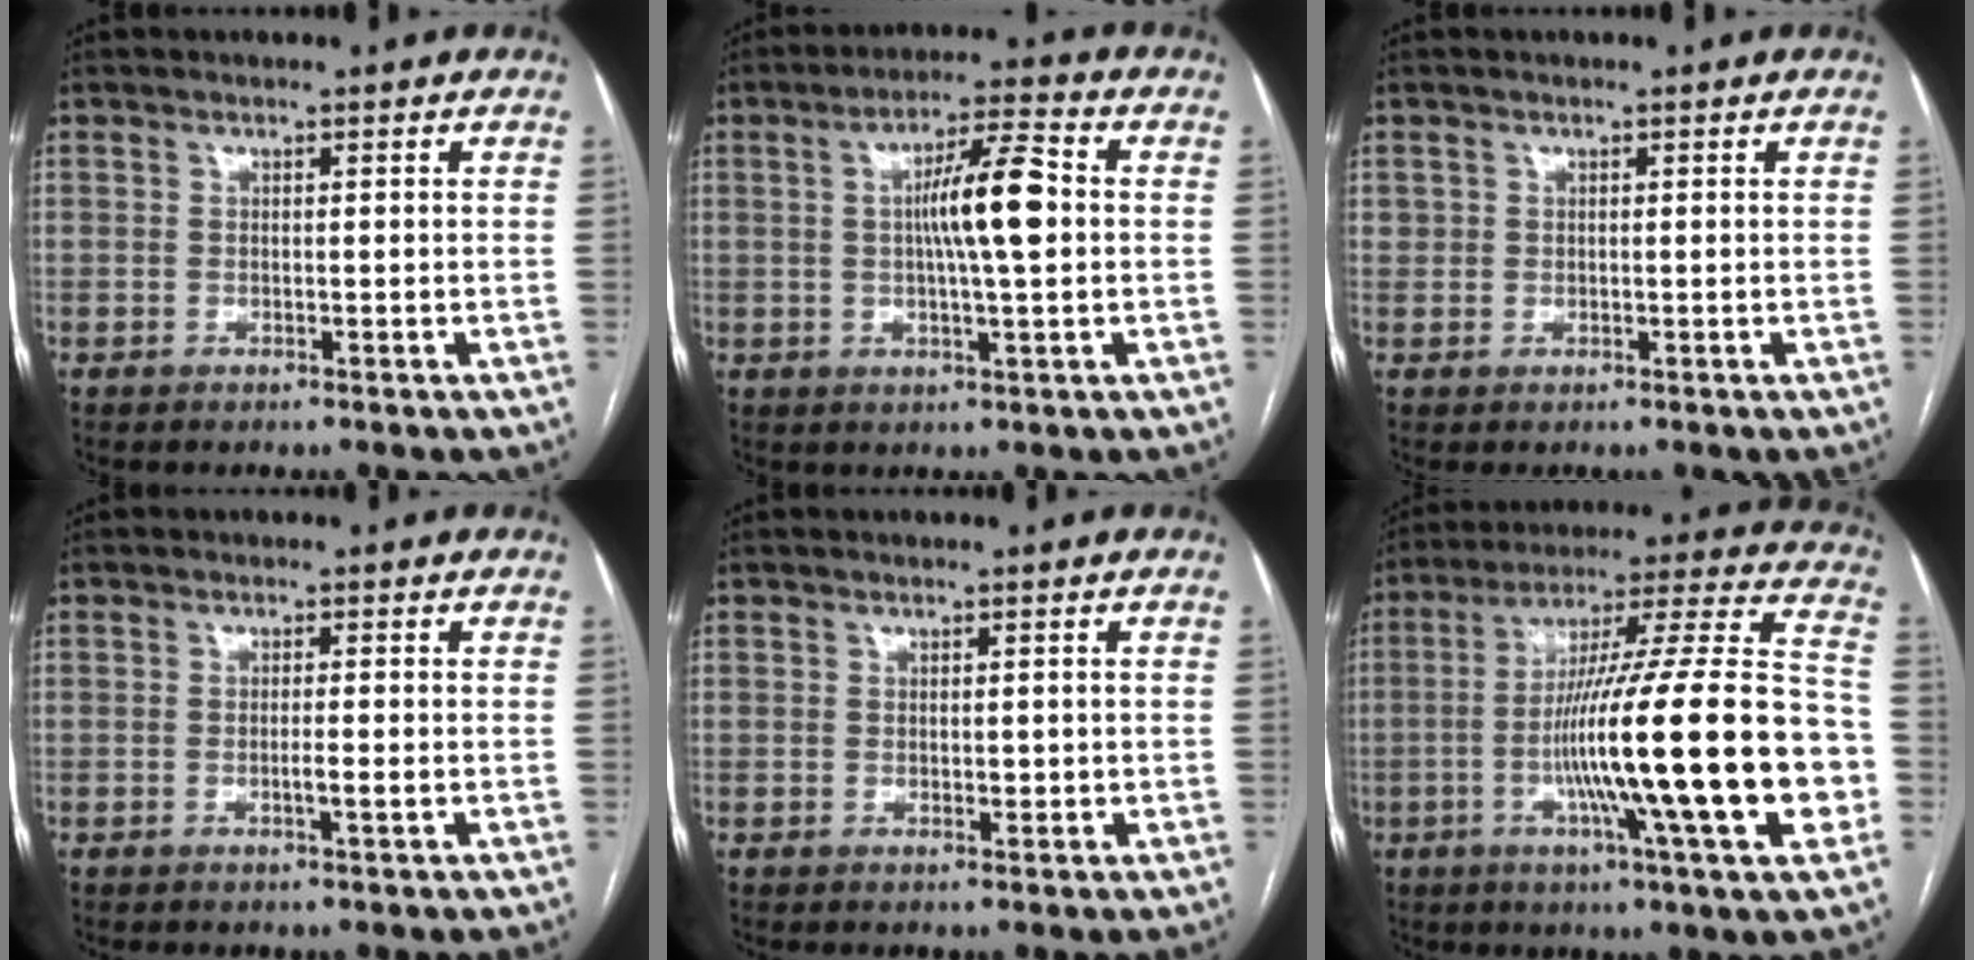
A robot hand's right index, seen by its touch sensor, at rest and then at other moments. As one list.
[{"total": 9.4, "force": [0.7, 0.9, 9.3], "torque": [-0.161, 0.012, 0.008]}, {"total": 0.8, "force": [0.3, 0.8, 0.1], "torque": [0.010, 0.003, 0.002]}, {"total": 1.8, "force": [-0.5, -0.1, 1.7], "torque": [-0.032, -0.002, -0.008]}, {"total": 1.2, "force": [0.0, 0.7, 1.0], "torque": [-0.013, -0.002, 0.002]}, {"total": 27.5, "force": [-6.0, 0.6, 26.8], "torque": [-0.386, -0.011, -0.112]}]